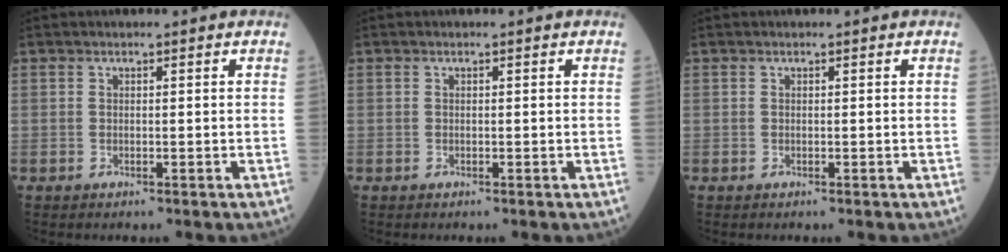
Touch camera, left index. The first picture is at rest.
{"total": 0.0}
{"total": 0.0}